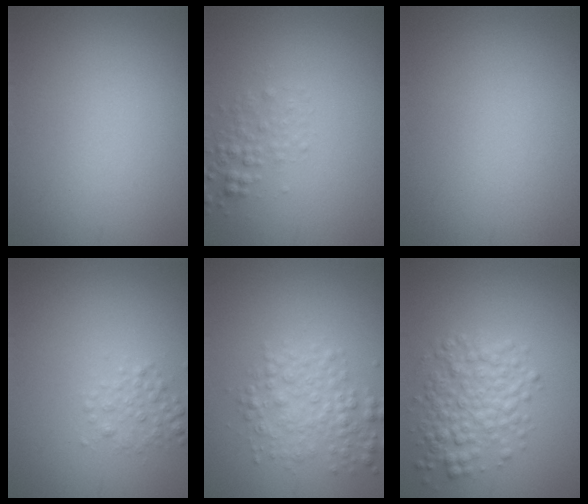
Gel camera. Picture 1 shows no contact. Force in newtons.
{"total": 1.8, "press": 1.8, "slide": 0.1}
{"total": 0.0}
{"total": 1.8, "press": 1.8, "slide": 0.0}
{"total": 3.3, "press": 3.3, "slide": 0.1}
{"total": 4.5, "press": 4.5, "slide": 0.1}